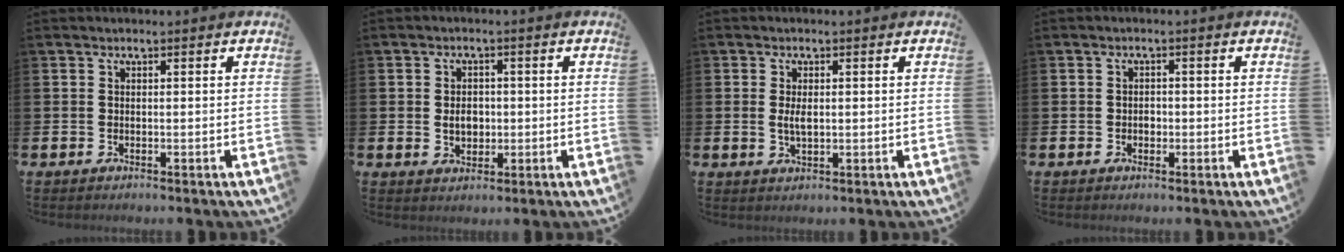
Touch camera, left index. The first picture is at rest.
{"total": 3.0, "force": [0.0, 2.3, 1.9], "torque": [-0.020, 0.000, -0.007]}
{"total": 2.4, "force": [0.3, 1.1, 2.1], "torque": [-0.029, -0.001, 0.001]}
{"total": 1.2, "force": [-0.1, 1.0, 0.6], "torque": [0.001, 0.001, -0.007]}